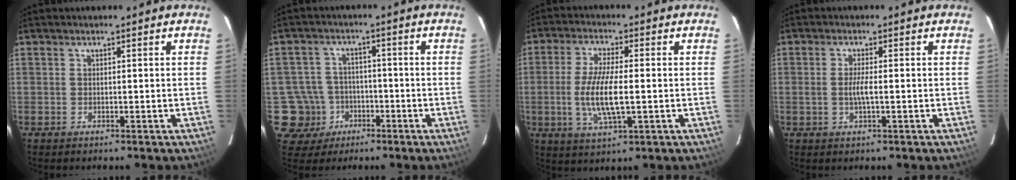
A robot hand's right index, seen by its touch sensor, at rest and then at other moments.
{"total": 7.8, "force": [-2.8, 7.3, 0.0], "torque": [-0.021, 0.028, -0.041]}
{"total": 9.6, "force": [-1.2, 2.3, 9.2], "torque": [-0.186, -0.010, -0.023]}
{"total": 2.7, "force": [-0.3, 0.0, 2.7], "torque": [-0.052, -0.003, -0.006]}